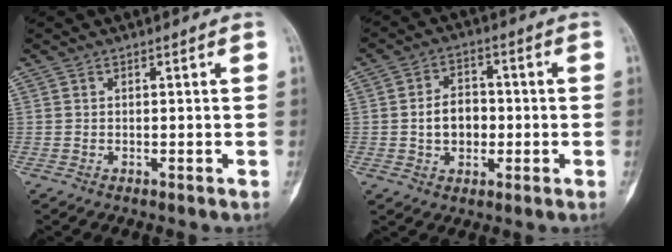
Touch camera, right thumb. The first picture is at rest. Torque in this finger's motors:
{"motor_torque": [-0.44, 0.41, 0.35, -0.35, 0.06]}